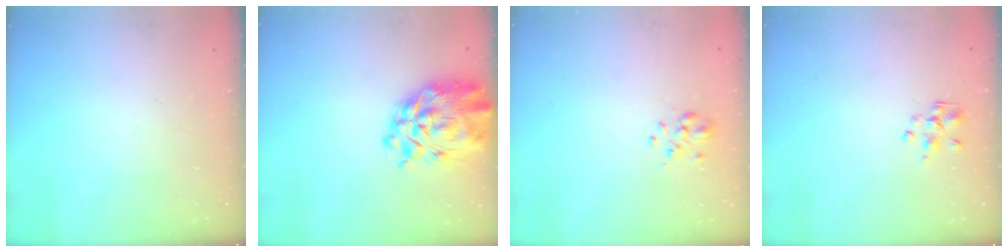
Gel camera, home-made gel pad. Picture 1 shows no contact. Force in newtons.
{"total": 10.8, "press": 10.1, "slide": 4.0}
{"total": 2.7, "press": 2.5, "slide": 1.1}
{"total": 1.9, "press": 1.8, "slide": 0.6}